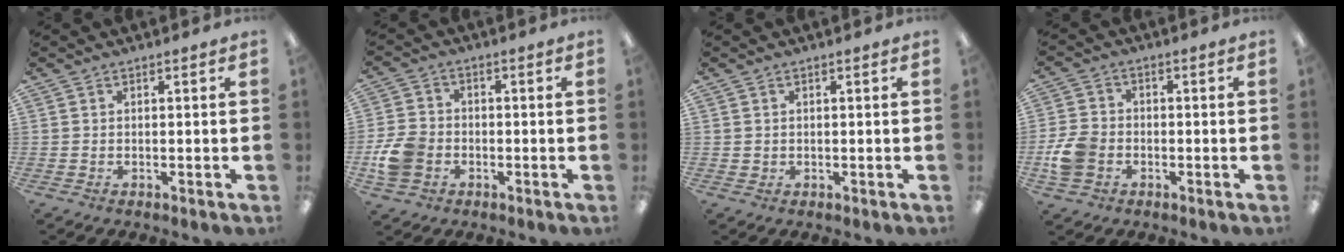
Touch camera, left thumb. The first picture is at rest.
{"total": 8.6, "force": [-2.4, 6.9, 4.7], "torque": [-0.092, 0.019, -0.042]}
{"total": 0.9, "force": [0.4, 0.8, 0.1], "torque": [-0.003, 0.006, 0.006]}
{"total": 7.9, "force": [-2.1, 6.3, 4.3], "torque": [-0.081, 0.018, -0.037]}